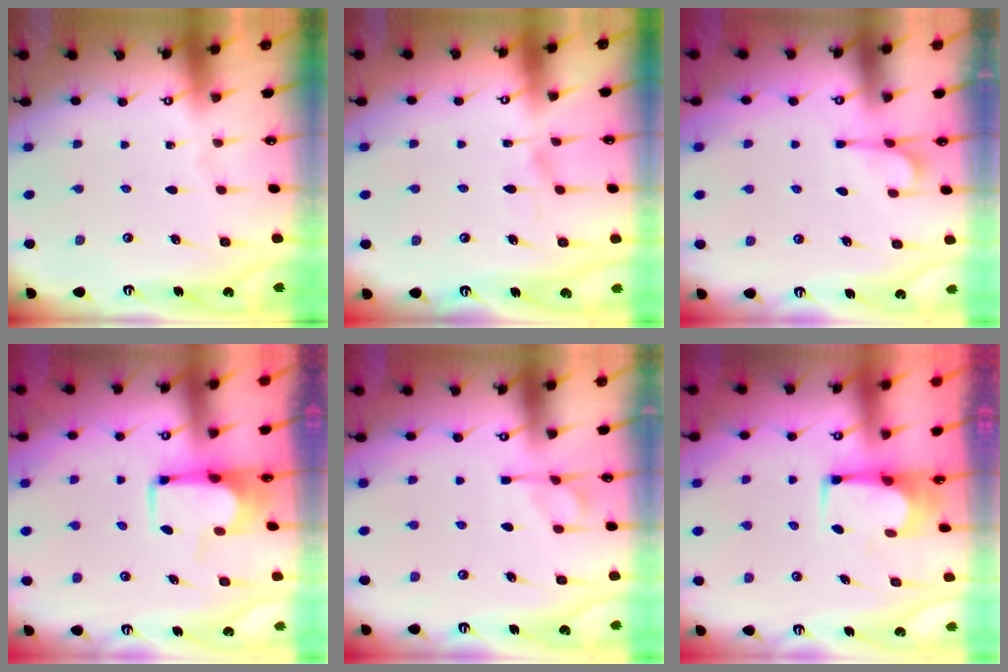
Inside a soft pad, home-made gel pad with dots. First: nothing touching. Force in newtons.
{"total": 4.4, "press": 4.4, "slide": 0.4}
{"total": 2.5, "press": 2.0, "slide": 1.4}
{"total": 3.8, "press": 3.8, "slide": 0.4}
{"total": 8.2, "press": 8.1, "slide": 1.2}
{"total": 2.2, "press": 2.2, "slide": 0.1}